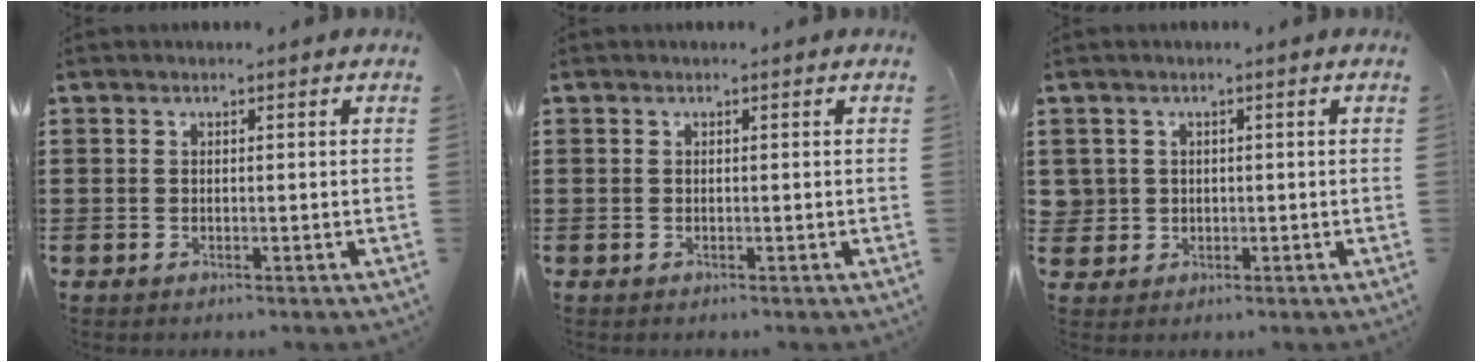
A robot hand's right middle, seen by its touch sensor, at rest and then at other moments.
{"total": 0.0}
{"total": 2.3, "force": [0.2, 2.2, 0.1], "torque": [-0.016, 0.007, 0.002]}